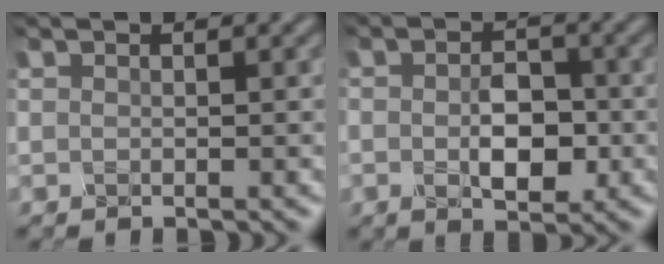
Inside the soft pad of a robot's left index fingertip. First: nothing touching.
{"total": 4.1, "force": [-1.2, 2.3, 3.1], "torque": [-0.054, -0.004, -0.020]}